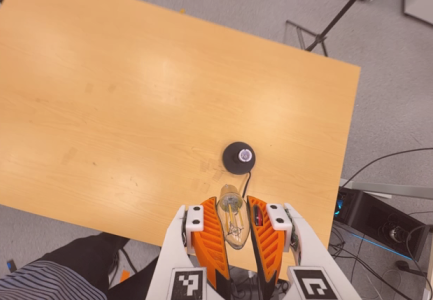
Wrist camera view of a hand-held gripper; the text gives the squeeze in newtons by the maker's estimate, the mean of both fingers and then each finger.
{"total": 21.1, "left": 24.9, "right": 17.3}